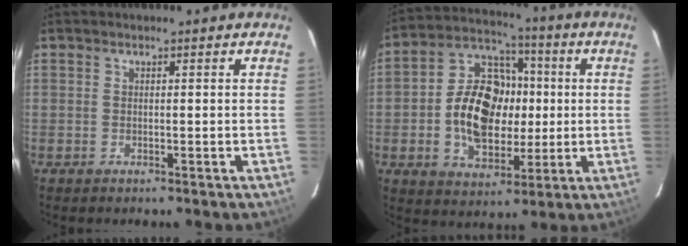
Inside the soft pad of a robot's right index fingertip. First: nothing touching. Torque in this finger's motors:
{"motor_torque": [1.32, 0.71, 0.28, 0.14]}